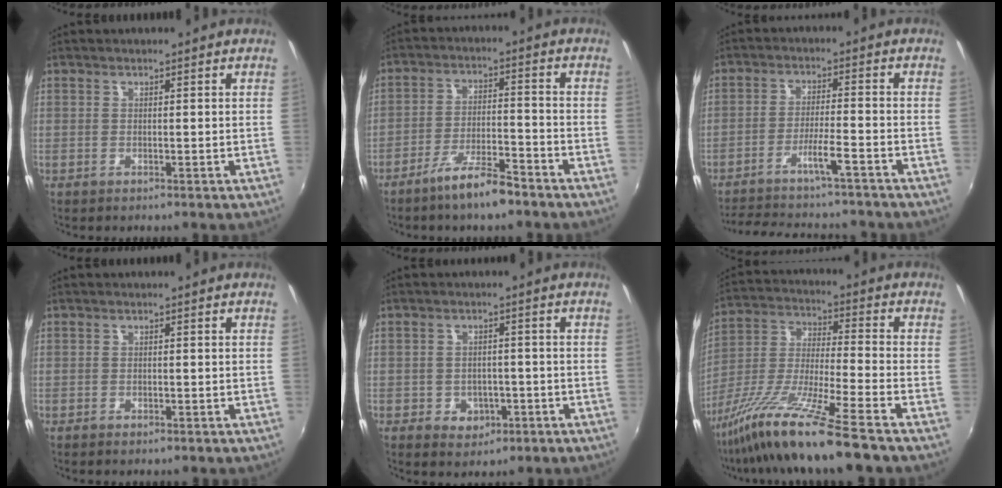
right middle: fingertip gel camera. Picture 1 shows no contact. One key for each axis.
{"total": 8.1, "fx": -6.4, "fy": 1.5, "fz": 4.9, "tx": -0.100, "ty": 0.000, "tz": -0.107}
{"total": 14.2, "fx": -12.7, "fy": 1.1, "fz": 6.1, "tx": -0.128, "ty": 0.002, "tz": -0.197}
{"total": 1.4, "fx": -1.1, "fy": 0.6, "fz": 0.6, "tx": -0.013, "ty": -0.006, "tz": -0.019}
{"total": 5.4, "fx": -2.2, "fy": 4.4, "fz": 2.1, "tx": -0.052, "ty": 0.004, "tz": -0.018}
{"total": 17.5, "fx": -13.1, "fy": -0.7, "fz": 11.6, "tx": -0.235, "ty": -0.030, "tz": -0.246}